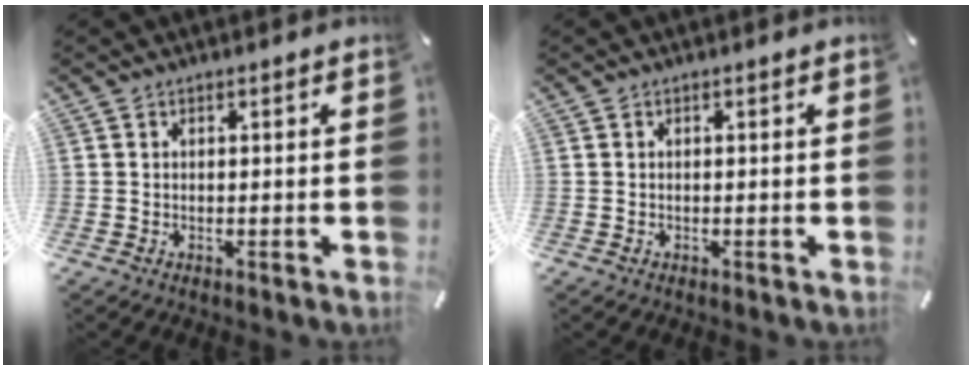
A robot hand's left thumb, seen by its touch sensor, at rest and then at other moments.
{"total": 0.0}